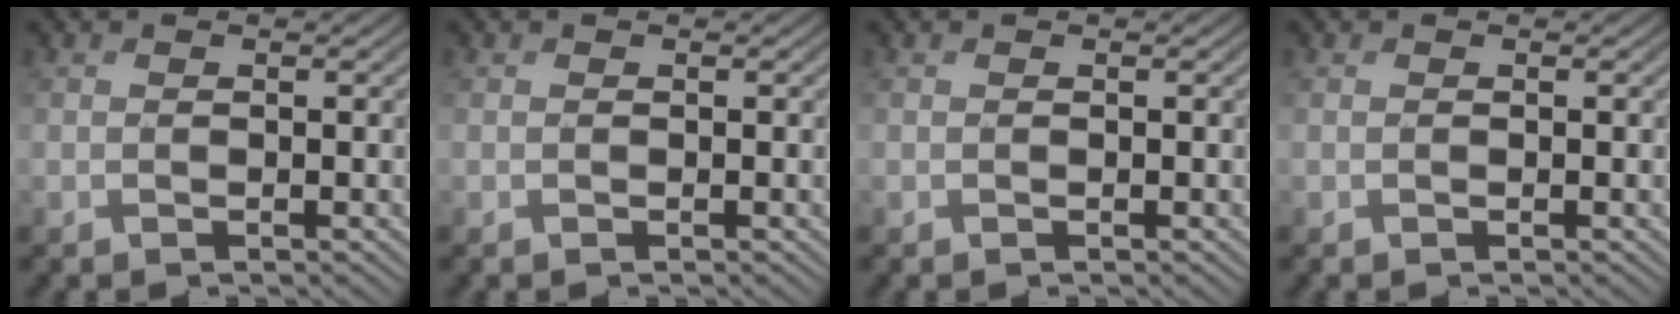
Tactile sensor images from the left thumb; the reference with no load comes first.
{"total": 0.0}
{"total": 0.0}
{"total": 0.0}